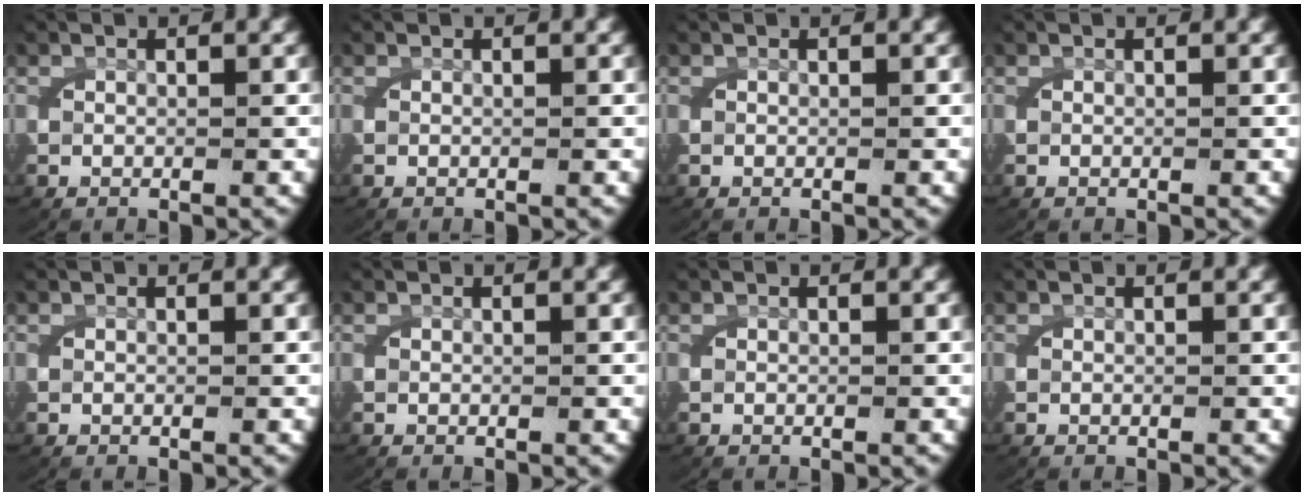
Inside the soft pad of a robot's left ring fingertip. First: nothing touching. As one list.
[{"total": 0.0}, {"total": 0.0}, {"total": 0.0}, {"total": 0.0}, {"total": 0.0}, {"total": 0.0}, {"total": 0.0}]